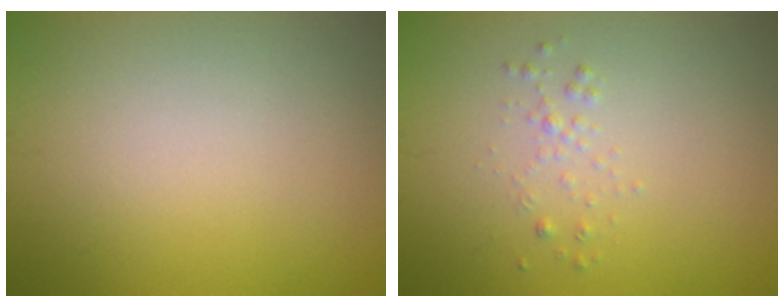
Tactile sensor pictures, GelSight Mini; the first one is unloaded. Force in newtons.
{"total": 0.9, "press": 0.9, "slide": 0.0}